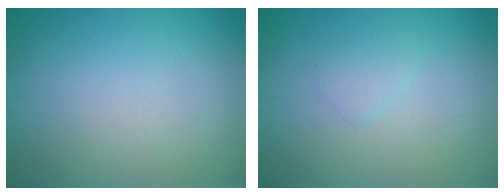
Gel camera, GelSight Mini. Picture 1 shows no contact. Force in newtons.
{"total": 0.9, "press": 0.9, "slide": 0.1}